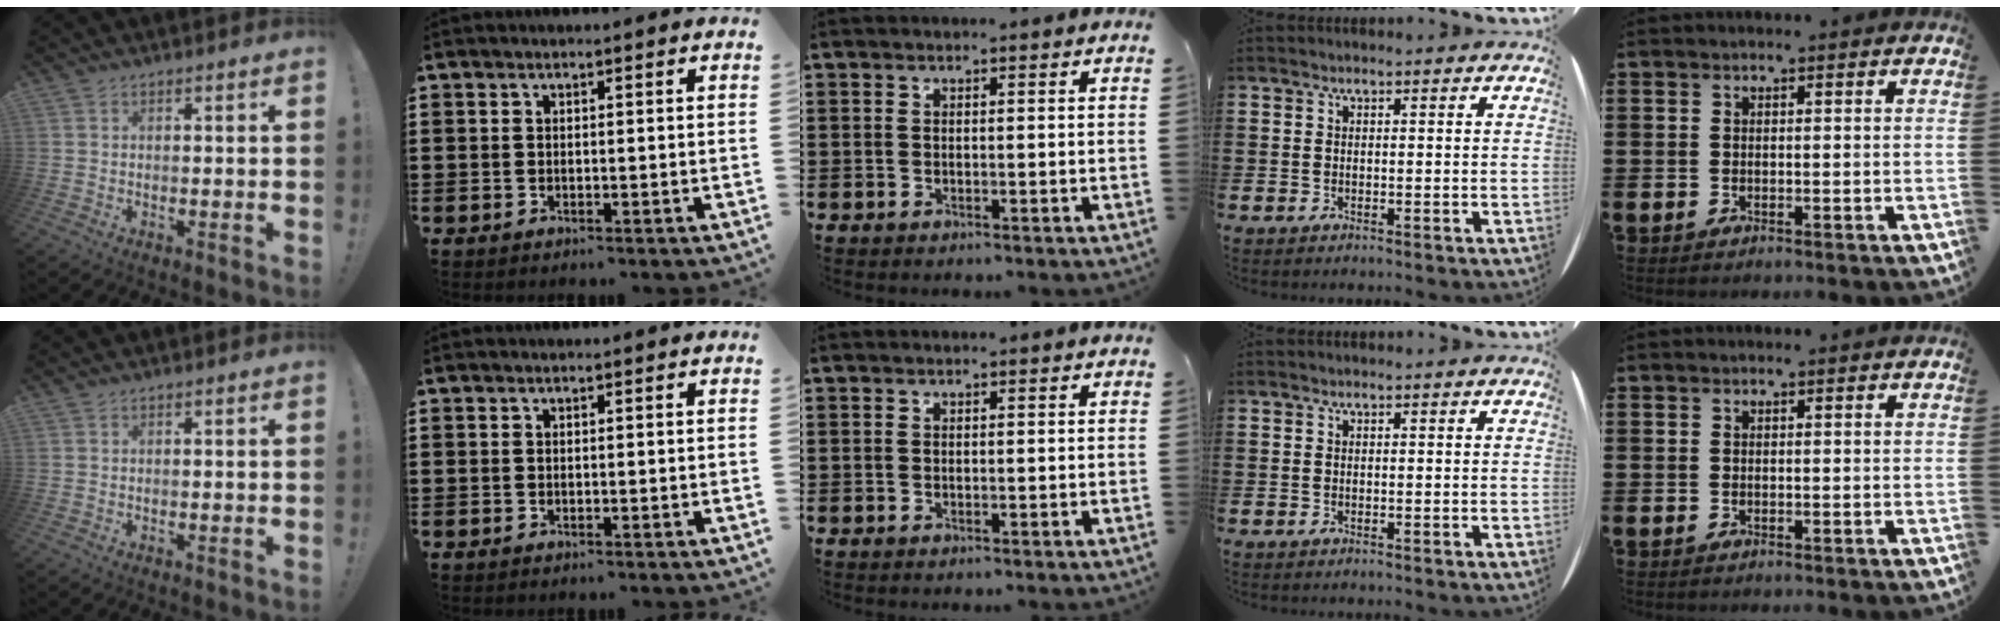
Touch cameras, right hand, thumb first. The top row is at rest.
{}